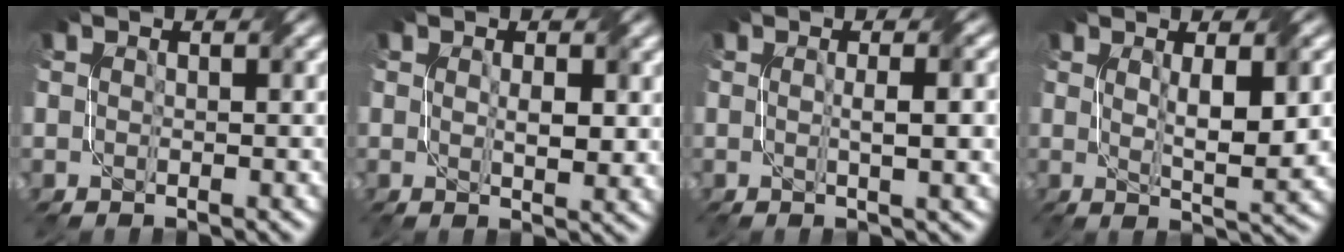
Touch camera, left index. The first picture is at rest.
{"total": 2.6, "force": [0.3, 1.1, 2.4], "torque": [-0.044, -0.007, 0.009]}
{"total": 3.8, "force": [0.1, 0.8, 3.7], "torque": [-0.048, 0.006, 0.001]}
{"total": 5.2, "force": [0.7, 1.0, 5.0], "torque": [-0.089, -0.004, 0.018]}